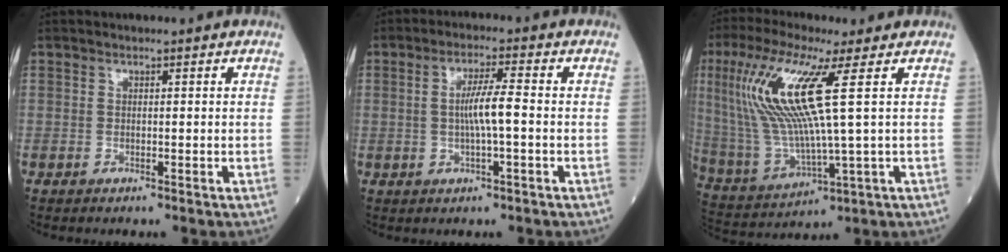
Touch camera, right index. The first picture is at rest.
{"total": 5.1, "force": [-0.3, 0.0, 5.1], "torque": [-0.097, 0.003, -0.006]}
{"total": 15.0, "force": [4.5, 0.9, 14.3], "torque": [-0.331, -0.002, 0.090]}